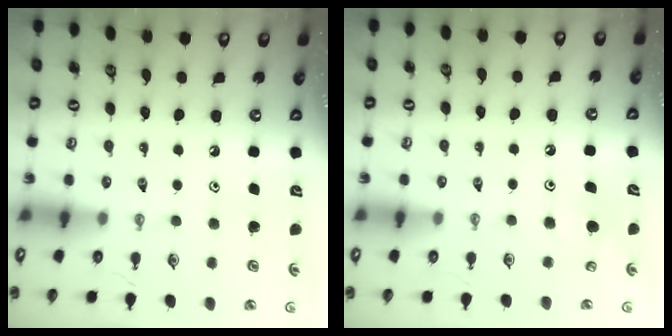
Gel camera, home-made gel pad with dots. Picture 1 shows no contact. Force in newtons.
{"total": 5.8, "press": 5.7, "slide": 1.0}